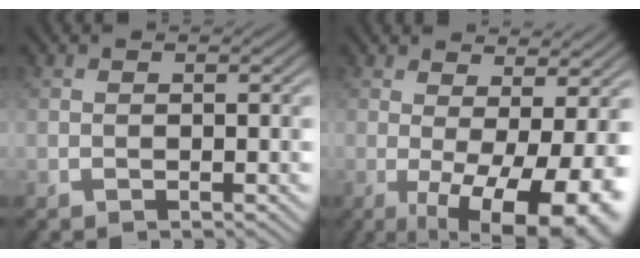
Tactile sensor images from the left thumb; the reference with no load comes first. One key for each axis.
{"total": 11.4, "fx": -1.7, "fy": 3.5, "fz": 10.7, "tx": -0.138, "ty": 0.007, "tz": -0.016}